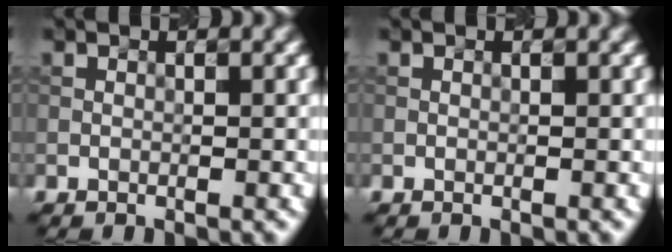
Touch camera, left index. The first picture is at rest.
{"total": 0.0}